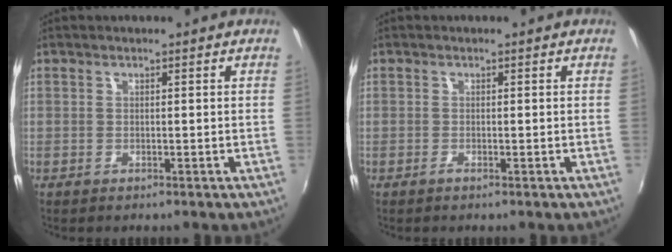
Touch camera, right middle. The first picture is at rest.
{"total": 0.6, "force": [-0.4, -0.1, 0.4], "torque": [-0.006, 0.000, -0.010]}